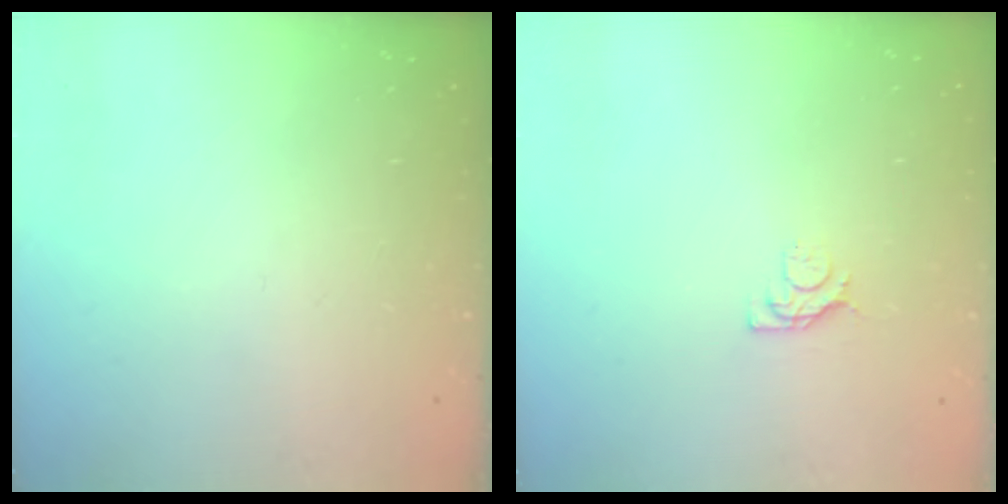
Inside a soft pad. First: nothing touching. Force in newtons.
{"total": 3.4, "press": 3.3, "slide": 0.5}